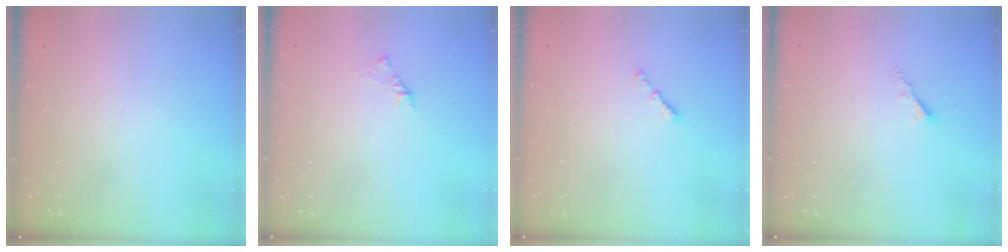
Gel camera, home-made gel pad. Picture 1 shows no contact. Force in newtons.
{"total": 2.0, "press": 1.9, "slide": 0.6}
{"total": 1.1, "press": 1.0, "slide": 0.4}
{"total": 1.8, "press": 1.7, "slide": 0.3}